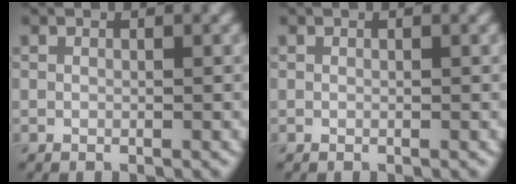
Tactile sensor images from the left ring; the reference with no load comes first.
{"total": 0.0}